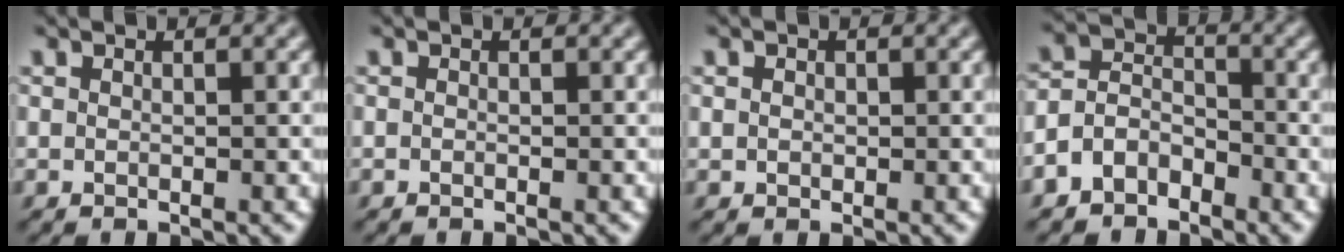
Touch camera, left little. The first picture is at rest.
{"total": 0.0}
{"total": 0.6, "force": [0.0, 0.5, 0.1], "torque": [-0.001, -0.002, 0.002]}
{"total": 3.6, "force": [-2.4, 2.4, 1.1], "torque": [-0.018, 0.009, -0.056]}